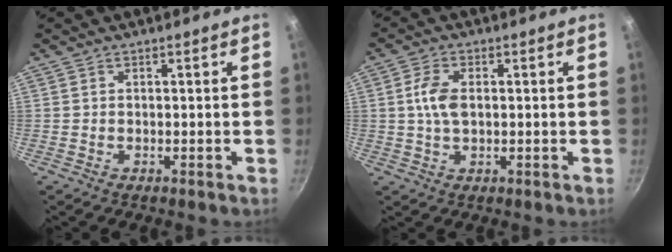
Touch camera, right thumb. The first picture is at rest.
{"total": 5.5, "force": [0.6, 3.2, 4.4], "torque": [-0.082, 0.007, 0.008]}